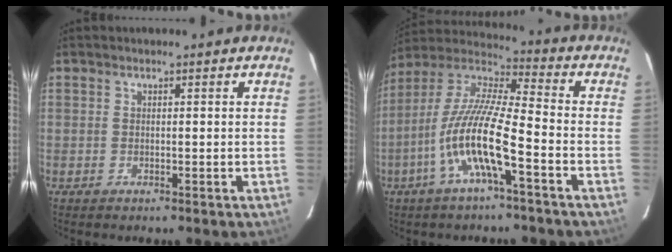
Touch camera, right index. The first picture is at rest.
{"total": 14.2, "force": [-5.8, 1.8, 12.9], "torque": [-0.253, -0.003, -0.118]}